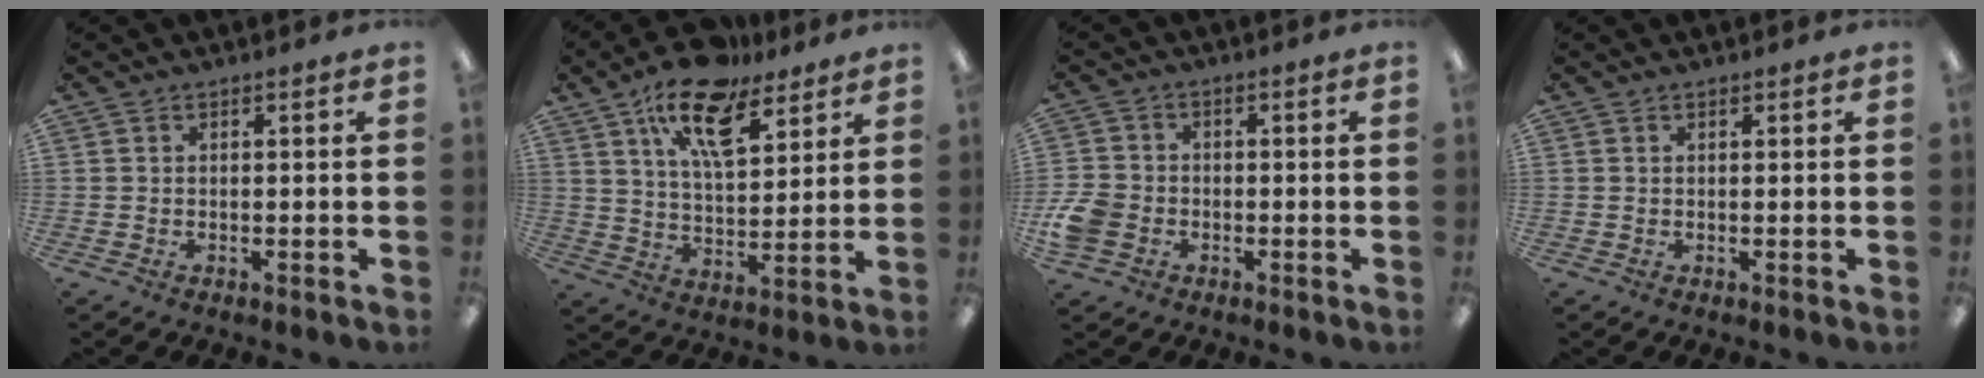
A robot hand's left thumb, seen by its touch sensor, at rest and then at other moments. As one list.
[{"total": 16.5, "force": [10.8, 7.1, 10.2], "torque": [-0.173, -0.045, 0.187]}, {"total": 6.6, "force": [-2.2, 5.2, 3.4], "torque": [-0.081, 0.013, -0.040]}, {"total": 0.5, "force": [0.3, 0.2, 0.3], "torque": [-0.007, 0.002, 0.006]}]